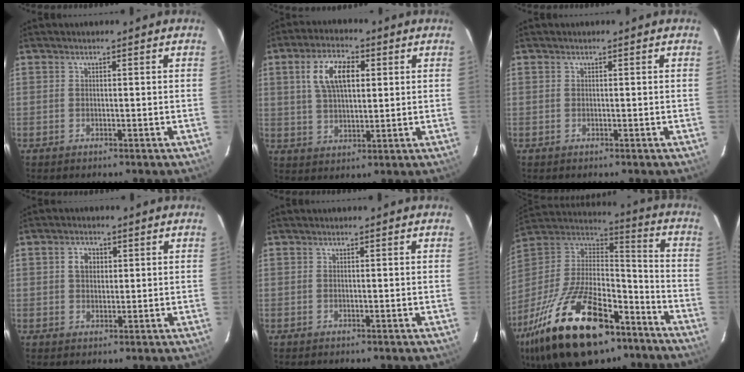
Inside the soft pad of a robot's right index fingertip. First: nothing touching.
{"total": 9.4, "force": [2.8, 4.6, 7.7], "torque": [-0.147, 0.018, 0.054]}
{"total": 0.0}
{"total": 3.5, "force": [1.0, 2.7, 2.0], "torque": [-0.033, 0.010, 0.018]}
{"total": 0.0}
{"total": 32.5, "force": [-20.0, 14.3, 21.3], "torque": [-0.417, -0.021, -0.314]}